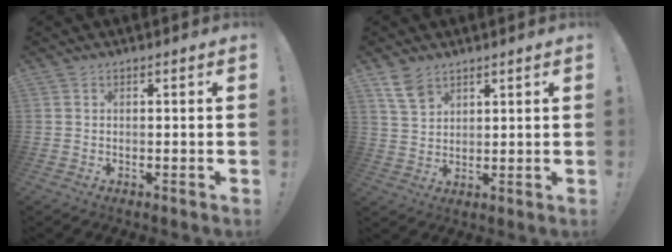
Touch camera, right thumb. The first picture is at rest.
{"total": 6.8, "force": [4.7, 3.8, 3.1], "torque": [-0.055, -0.022, 0.093]}